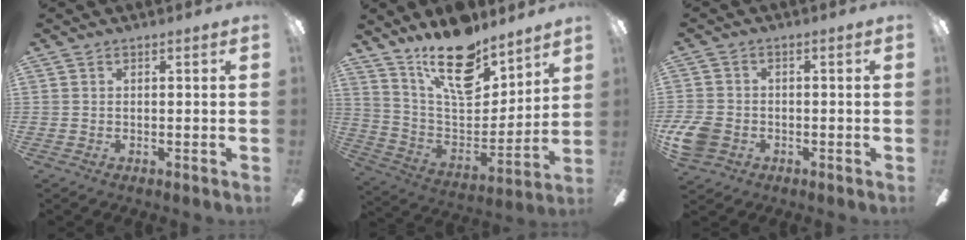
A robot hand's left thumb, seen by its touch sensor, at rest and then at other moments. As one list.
[{"total": 19.3, "force": [13.9, 8.2, 10.4], "torque": [-0.174, -0.092, 0.246]}, {"total": 6.3, "force": [-2.1, 5.0, 3.1], "torque": [-0.083, 0.013, -0.039]}]